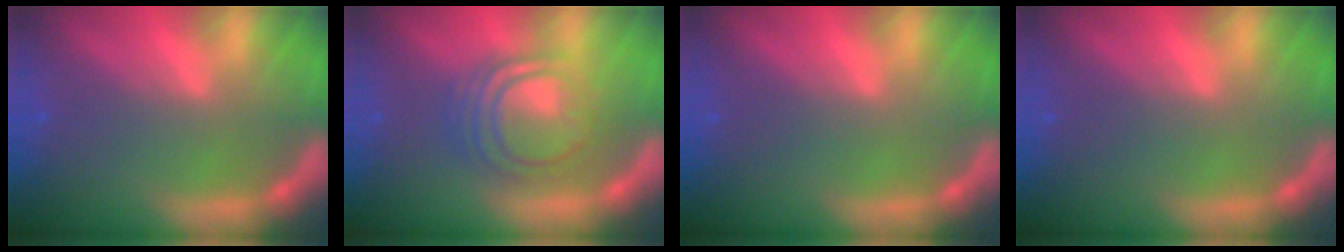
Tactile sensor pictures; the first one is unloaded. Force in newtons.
{"total": 7.1}
{"total": 0.0}
{"total": 0.0}